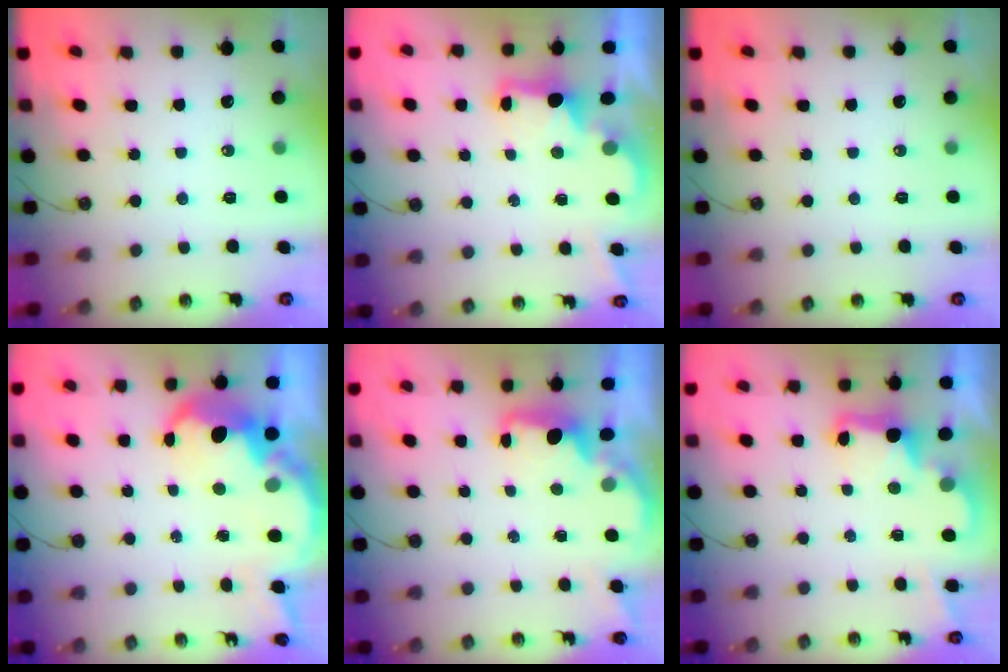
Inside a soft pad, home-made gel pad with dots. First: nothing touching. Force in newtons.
{"total": 2.3, "press": 2.2, "slide": 0.7}
{"total": 0.0}
{"total": 11.8, "press": 11.8, "slide": 0.5}
{"total": 1.9, "press": 1.7, "slide": 0.8}
{"total": 3.0, "press": 3.0, "slide": 0.6}